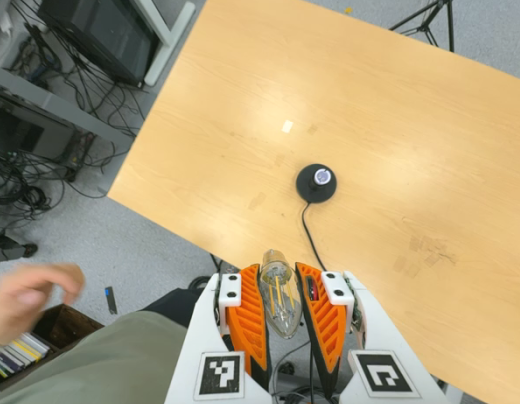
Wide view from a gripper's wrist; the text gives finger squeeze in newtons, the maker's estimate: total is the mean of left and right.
{"total": 22.4, "left": 24.8, "right": 20.1}